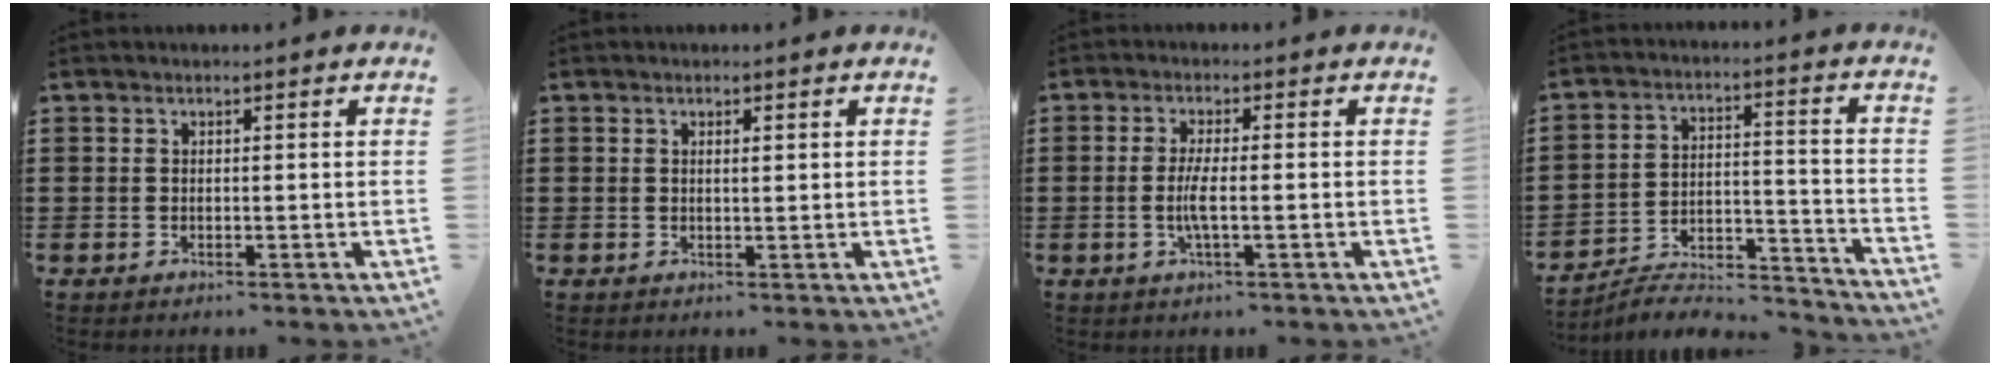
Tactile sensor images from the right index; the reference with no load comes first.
{"total": 1.0, "force": [0.3, 0.3, 0.9], "torque": [-0.017, 0.003, 0.005]}
{"total": 3.9, "force": [-0.8, 0.2, 3.8], "torque": [-0.083, -0.012, -0.020]}
{"total": 5.5, "force": [-5.2, 1.0, 1.5], "torque": [-0.024, 0.001, -0.104]}